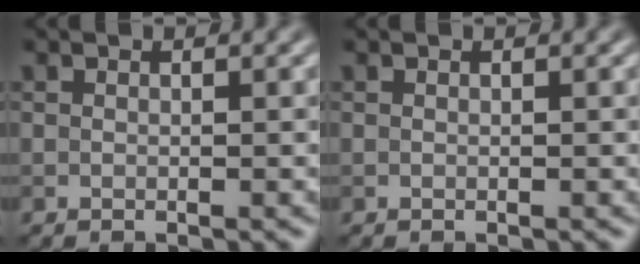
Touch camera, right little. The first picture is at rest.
{"total": 0.0}